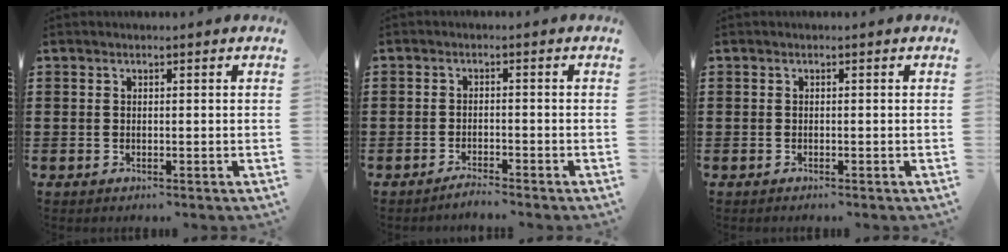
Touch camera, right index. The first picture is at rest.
{"total": 1.8, "force": [-1.8, -0.2, 0.2], "torque": [-0.009, -0.001, -0.034]}
{"total": 0.0}